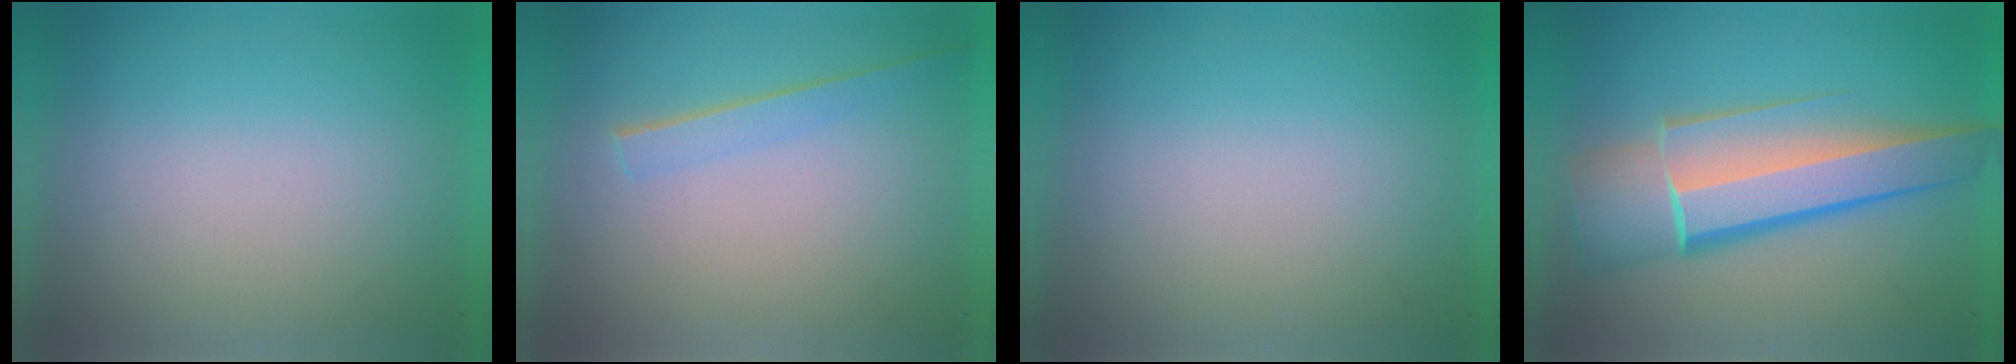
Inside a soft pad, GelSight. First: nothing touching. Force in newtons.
{"total": 1.4}
{"total": 0.0}
{"total": 8.3}